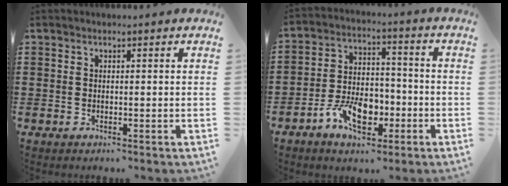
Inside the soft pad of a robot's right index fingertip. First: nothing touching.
{"total": 9.0, "force": [-4.0, 5.5, 5.9], "torque": [-0.116, 0.009, -0.073]}